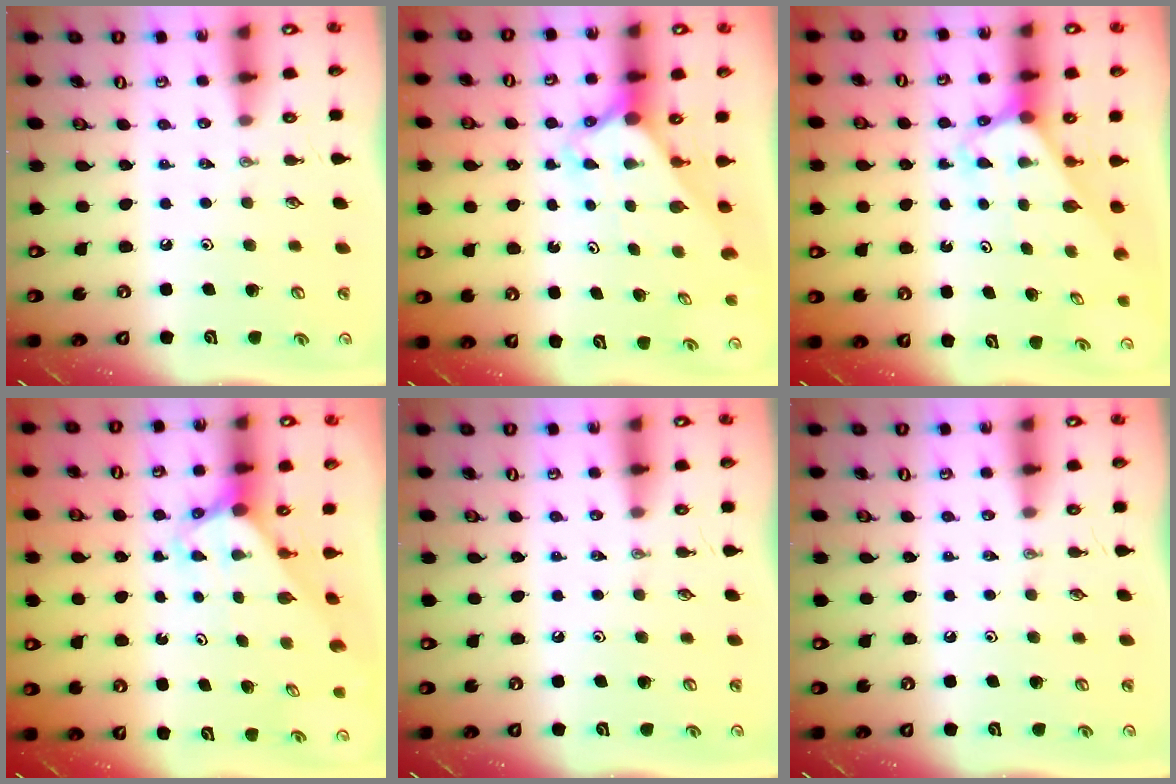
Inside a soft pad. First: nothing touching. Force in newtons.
{"total": 2.6, "press": 2.6, "slide": 0.2}
{"total": 2.7, "press": 2.7, "slide": 0.2}
{"total": 3.0, "press": 3.0, "slide": 0.2}
{"total": 0.0}
{"total": 0.0}